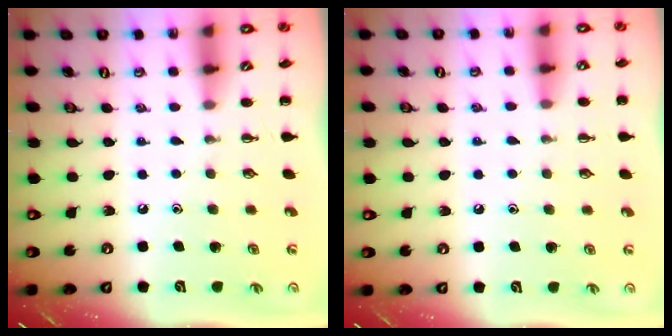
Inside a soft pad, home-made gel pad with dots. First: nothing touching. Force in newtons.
{"total": 3.3, "press": 3.0, "slide": 1.2}